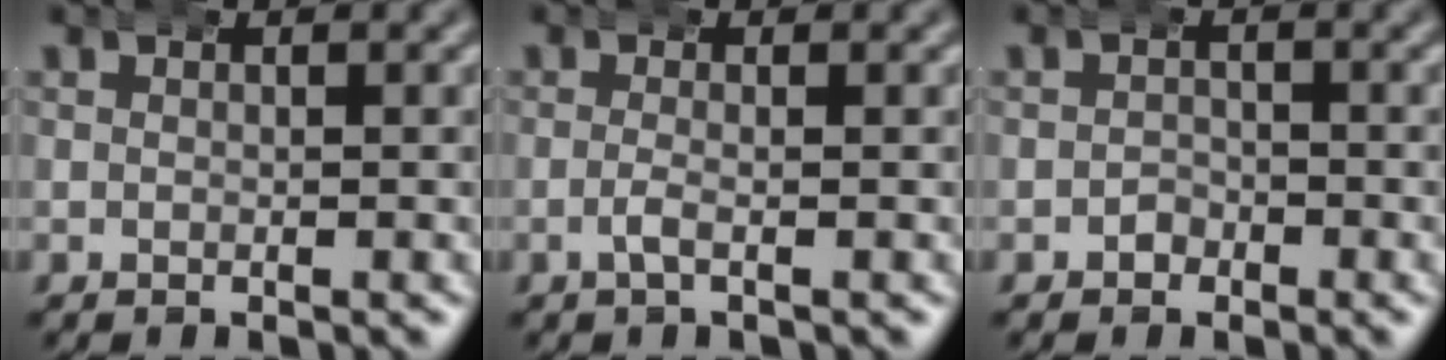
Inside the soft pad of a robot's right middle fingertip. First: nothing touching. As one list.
[{"total": 1.1, "force": [-0.6, -0.3, 0.9], "torque": [-0.028, -0.010, -0.006]}, {"total": 0.8, "force": [-0.4, 0.6, -0.3], "torque": [0.003, -0.006, -0.006]}]